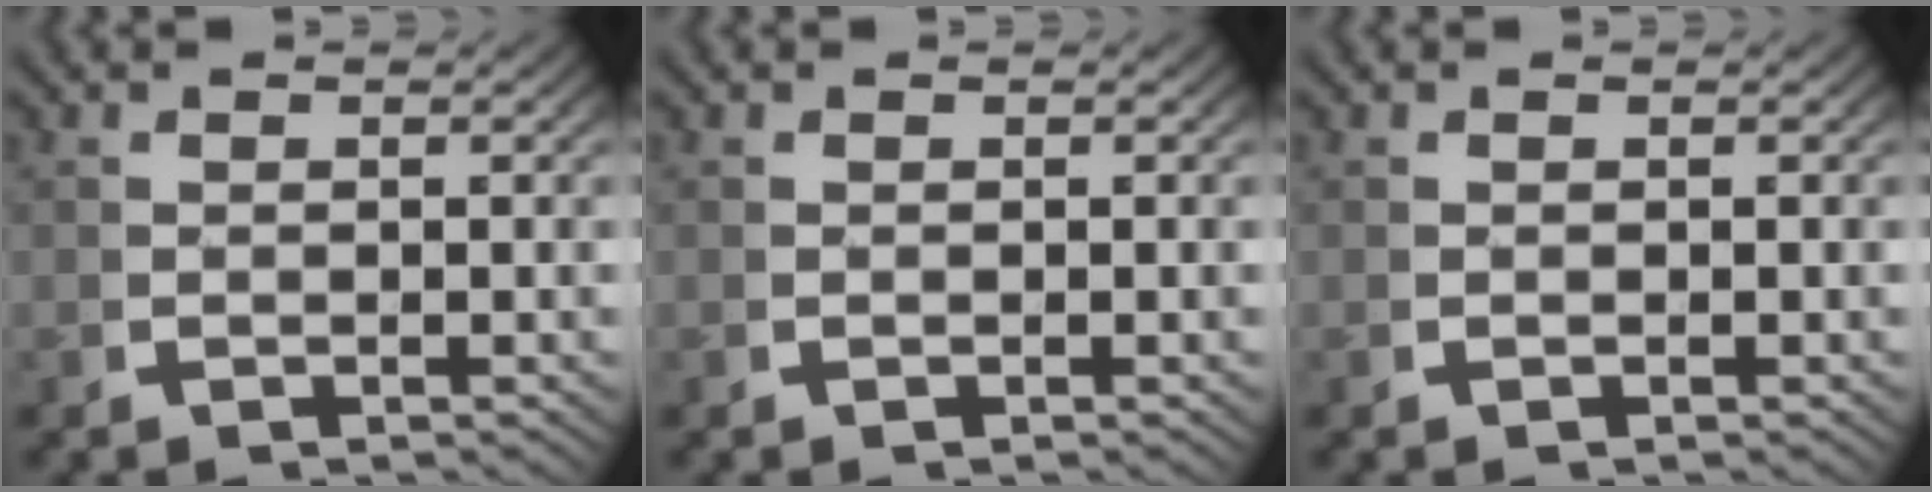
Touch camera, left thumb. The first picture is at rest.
{"total": 0.0}
{"total": 0.0}